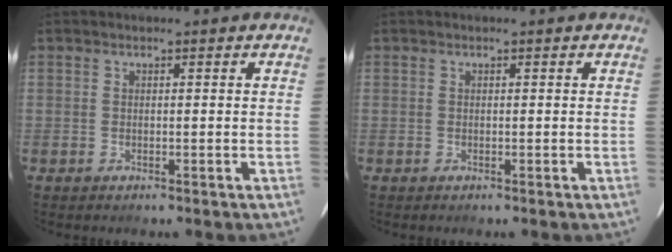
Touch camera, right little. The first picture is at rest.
{"total": 0.0}